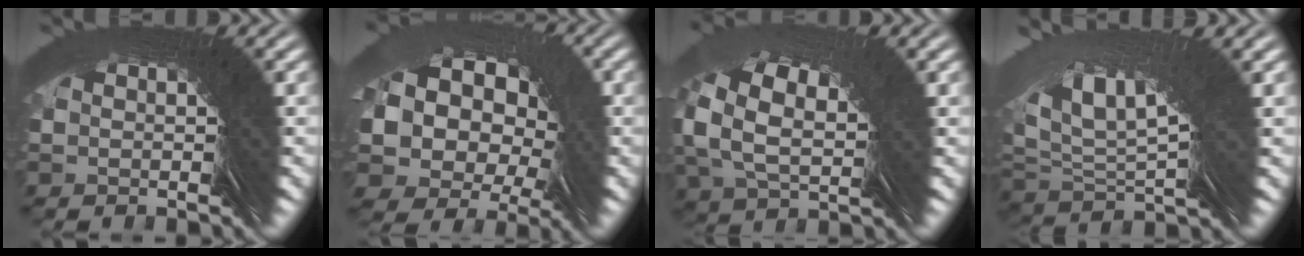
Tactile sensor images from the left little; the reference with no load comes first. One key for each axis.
{"total": 8.6, "fx": 3.1, "fy": 7.9, "fz": 1.5, "tx": -0.090, "ty": -0.008, "tz": 0.041}
{"total": 2.8, "fx": 2.2, "fy": 1.3, "fz": 1.0, "tx": -0.030, "ty": 0.032, "tz": 0.019}
{"total": 4.0, "fx": 2.9, "fy": -1.0, "fz": 2.6, "tx": -0.052, "ty": 0.043, "tz": 0.038}